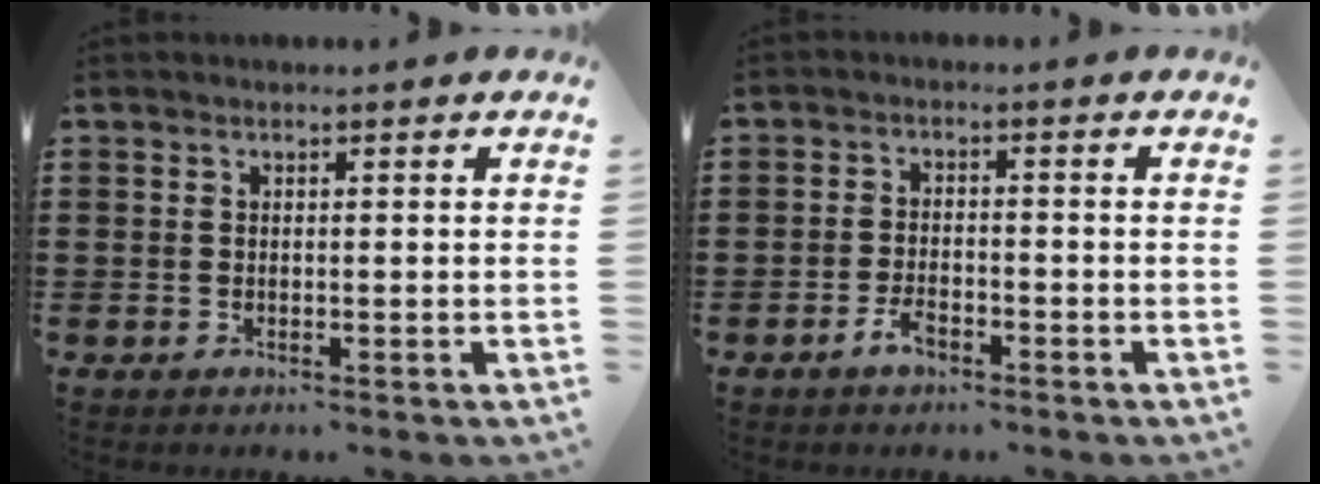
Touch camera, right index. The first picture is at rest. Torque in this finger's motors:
{"motor_torque": [1.60, 0.54, 0.00, -0.01]}